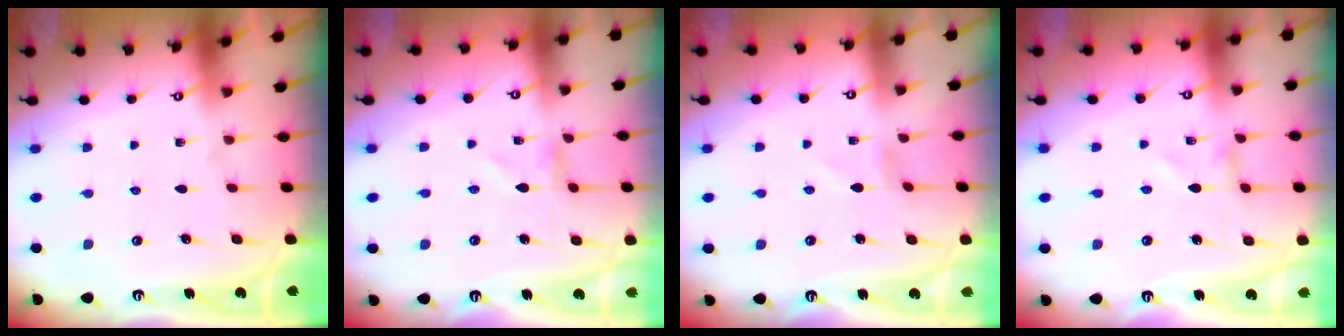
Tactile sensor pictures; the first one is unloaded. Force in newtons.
{"total": 0.7, "press": 0.7, "slide": 0.1}
{"total": 0.5, "press": 0.5, "slide": 0.1}
{"total": 0.0}